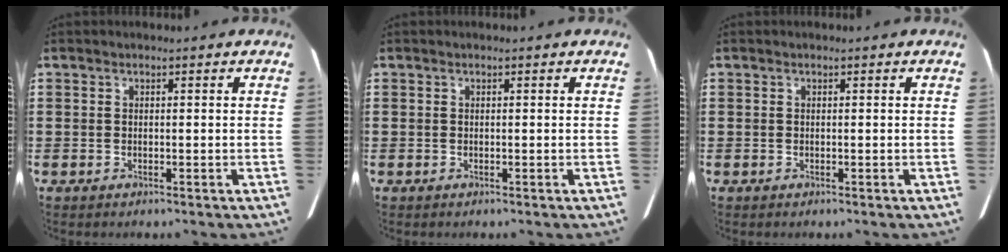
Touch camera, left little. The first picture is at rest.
{"total": 0.0}
{"total": 0.0}